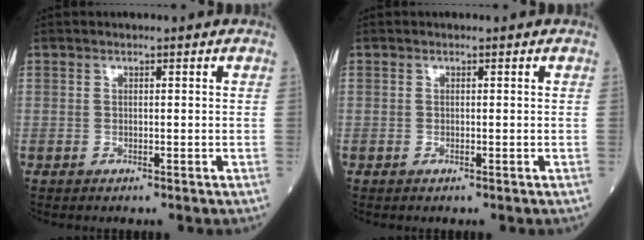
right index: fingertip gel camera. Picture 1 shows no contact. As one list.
[{"total": 0.0}]